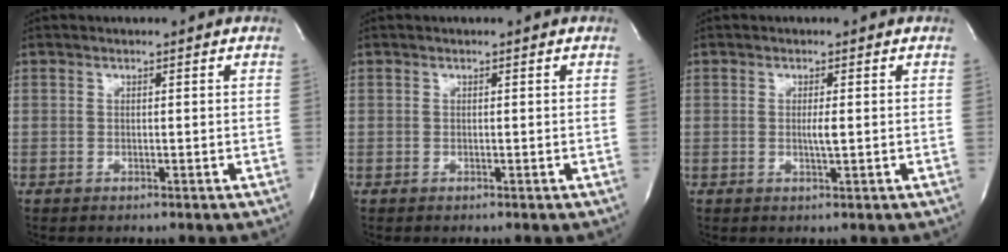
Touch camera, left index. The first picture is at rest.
{"total": 0.0}
{"total": 1.5, "force": [-0.1, -0.1, 1.5], "torque": [-0.036, -0.006, -0.001]}